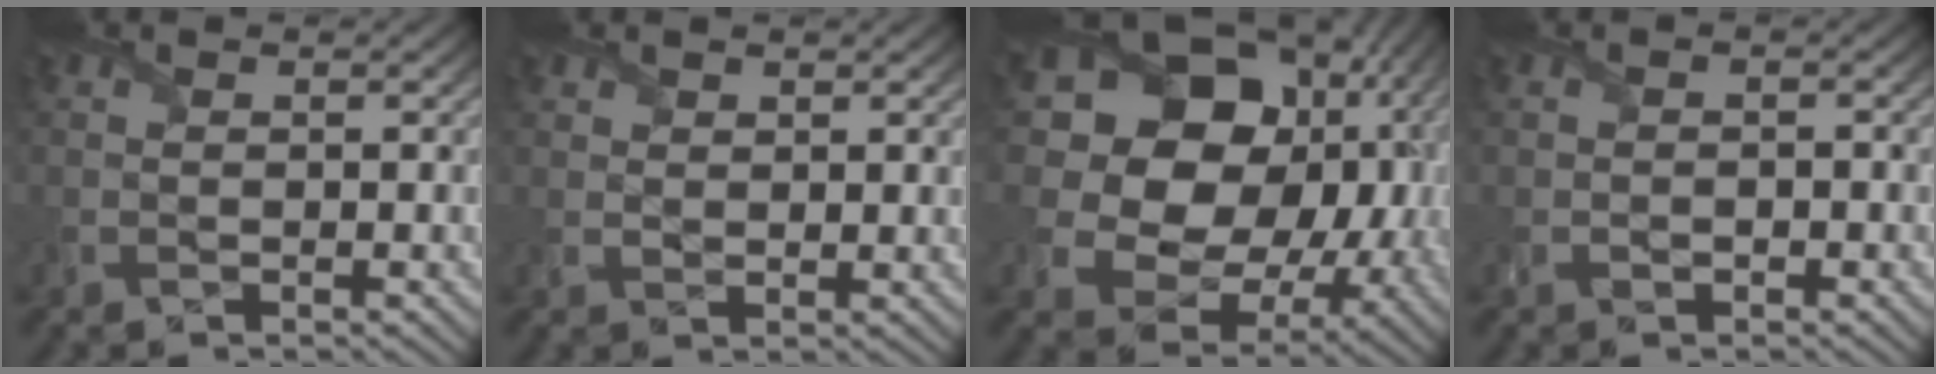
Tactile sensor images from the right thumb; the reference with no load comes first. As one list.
[{"total": 1.6, "force": [1.3, 1.0, 0.4], "torque": [-0.011, -0.002, 0.028]}, {"total": 20.2, "force": [5.3, 16.3, 10.7], "torque": [-0.241, 0.020, 0.103]}, {"total": 0.7, "force": [-0.6, 0.3, 0.3], "torque": [-0.002, 0.002, -0.011]}]